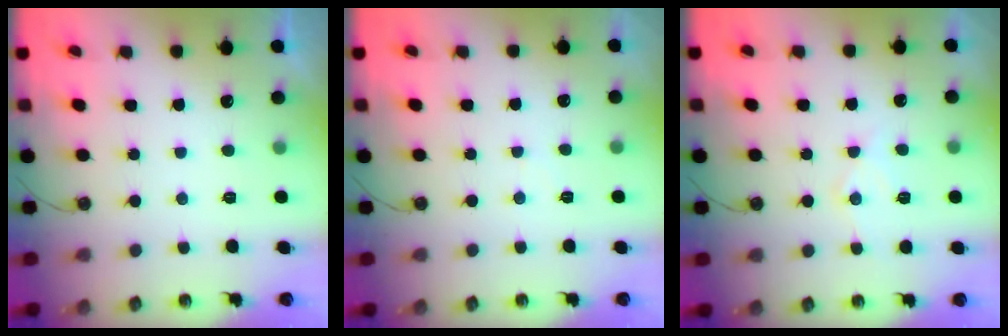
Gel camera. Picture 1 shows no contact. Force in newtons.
{"total": 2.8, "press": 2.8, "slide": 0.5}
{"total": 8.4, "press": 8.4, "slide": 0.6}